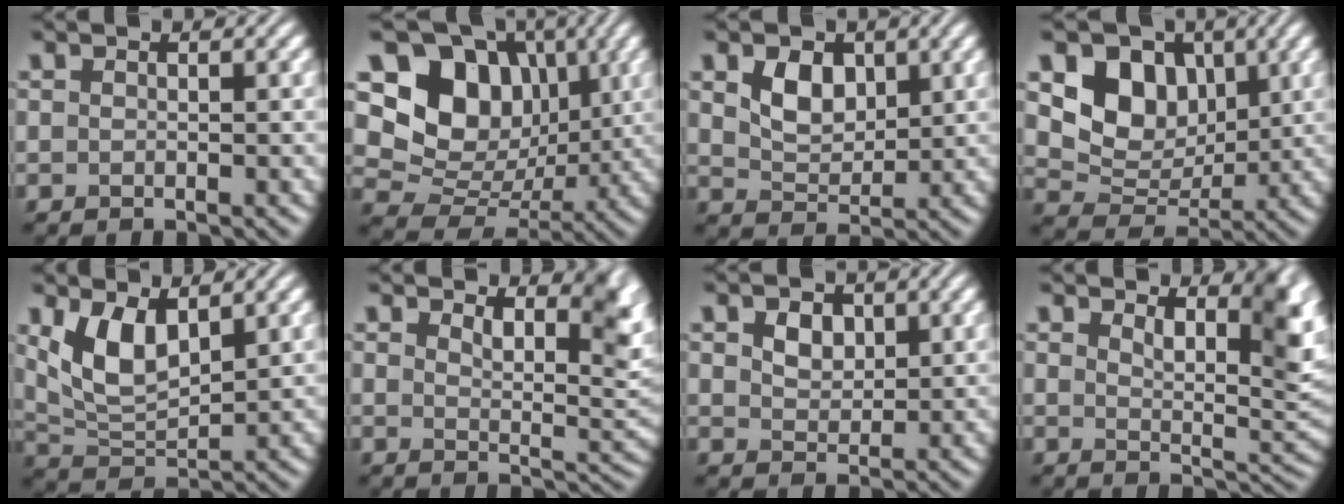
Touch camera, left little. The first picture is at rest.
{"total": 11.0, "force": [3.4, 8.6, 6.0], "torque": [-0.104, 0.006, 0.048]}
{"total": 3.7, "force": [1.4, 2.5, 2.3], "torque": [-0.051, -0.003, 0.024]}
{"total": 6.8, "force": [2.3, 5.2, 3.7], "torque": [-0.059, -0.009, 0.032]}
{"total": 5.2, "force": [2.3, 2.5, 3.9], "torque": [-0.087, -0.008, 0.049]}
{"total": 6.2, "force": [3.7, 2.5, 4.3], "torque": [-0.055, -0.010, 0.054]}
{"total": 2.4, "force": [1.1, 1.7, 1.4], "torque": [-0.031, 0.000, 0.018]}
{"total": 6.8, "force": [3.4, 2.6, 5.3], "torque": [-0.070, -0.009, 0.055]}